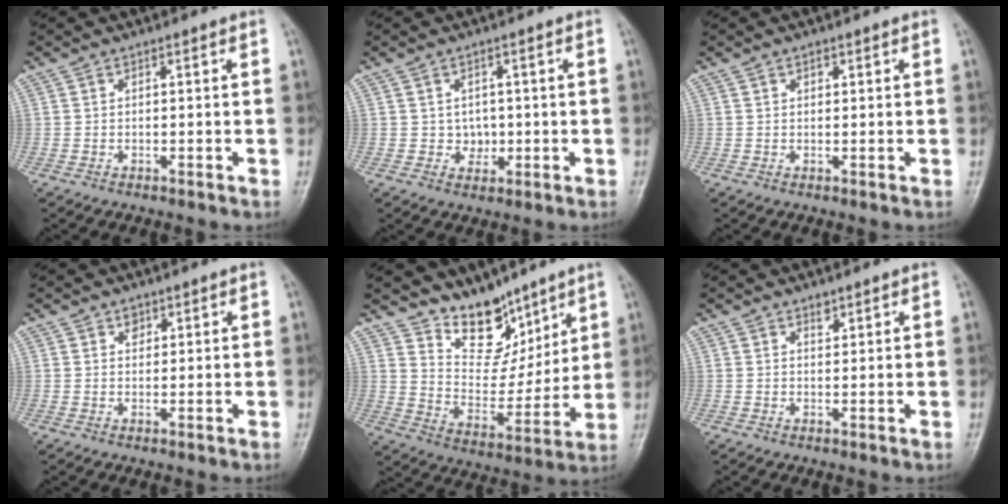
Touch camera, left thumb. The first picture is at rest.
{"total": 3.2, "force": [-0.1, 2.8, 1.5], "torque": [-0.002, 0.003, 0.002]}
{"total": 1.2, "force": [0.6, 0.8, 0.6], "torque": [-0.002, -0.002, 0.008]}
{"total": 1.8, "force": [1.0, 1.4, 0.7], "torque": [0.004, -0.004, 0.013]}
{"total": 12.9, "force": [9.8, 7.1, 4.5], "torque": [-0.028, -0.075, 0.181]}
{"total": 1.6, "force": [1.1, 0.9, 0.7], "torque": [-0.001, -0.006, 0.016]}